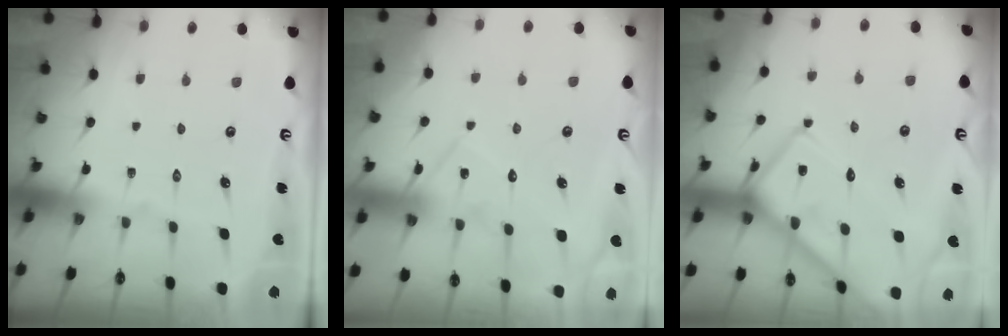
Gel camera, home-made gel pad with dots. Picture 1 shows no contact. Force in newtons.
{"total": 12.4, "press": 12.4, "slide": 1.0}
{"total": 15.3, "press": 15.3, "slide": 1.4}